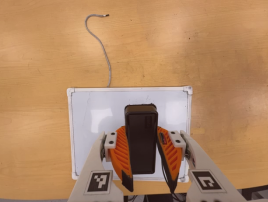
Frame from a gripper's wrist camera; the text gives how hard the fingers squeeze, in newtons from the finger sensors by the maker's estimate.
{"total": 5.6, "left": 5.2, "right": 6.0}